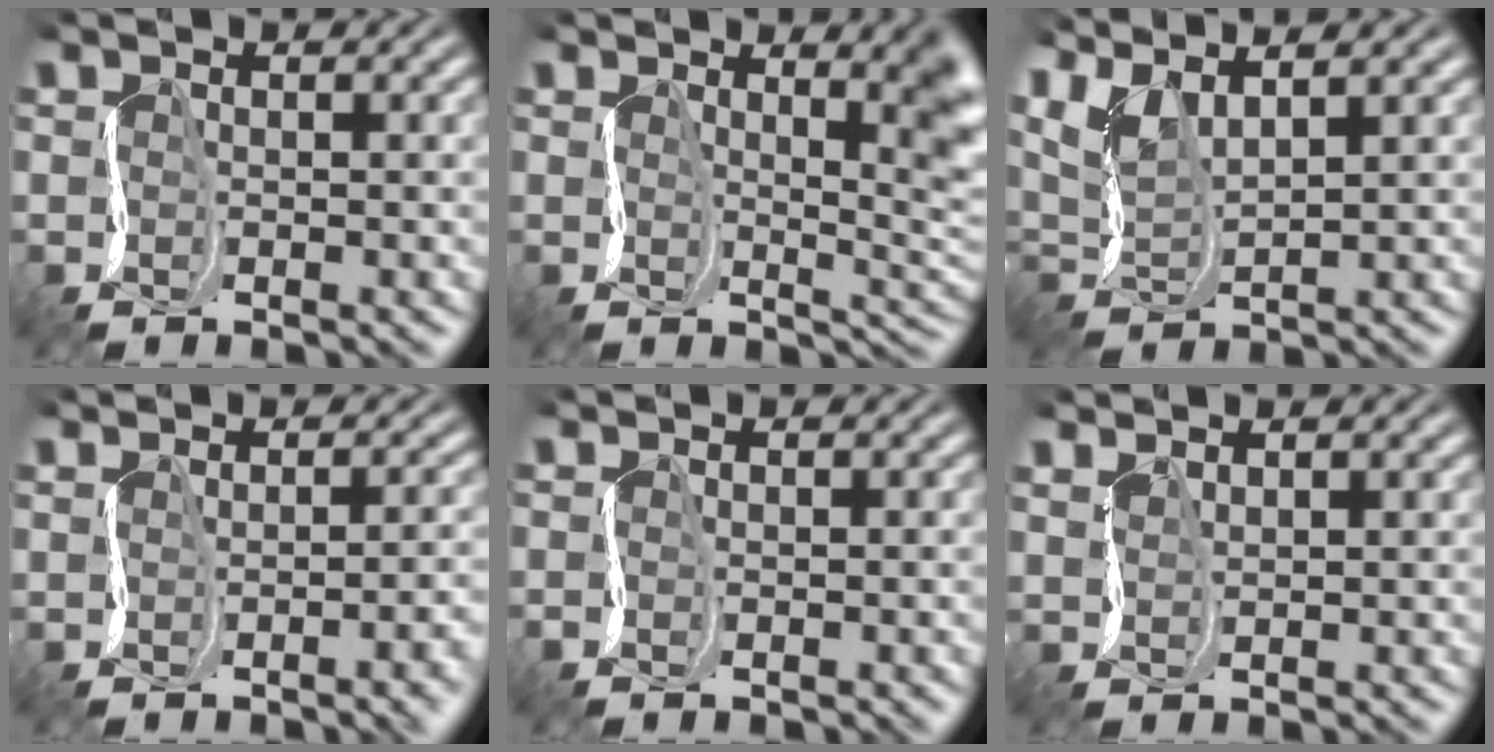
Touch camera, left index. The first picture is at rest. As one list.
[{"total": 6.7, "force": [1.9, 2.6, 5.8], "torque": [-0.044, 0.000, 0.025]}, {"total": 5.2, "force": [4.2, 1.4, 2.8], "torque": [-0.071, 0.012, 0.081]}, {"total": 3.4, "force": [-0.8, 1.6, 2.9], "torque": [-0.005, 0.003, 0.002]}, {"total": 0.8, "force": [-0.3, -0.2, -0.7], "torque": [0.009, -0.005, -0.006]}, {"total": 2.3, "force": [2.2, 0.3, -0.3], "torque": [-0.001, 0.006, 0.047]}]